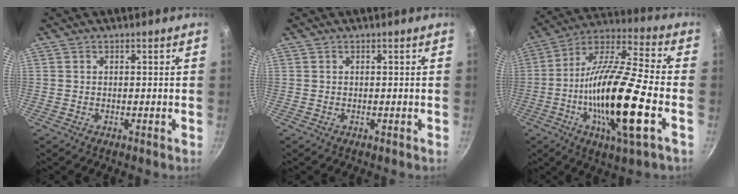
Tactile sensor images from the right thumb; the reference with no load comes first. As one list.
[{"total": 0.0}, {"total": 22.7, "force": [-5.6, 4.7, 21.5], "torque": [-0.391, 0.025, -0.116]}]